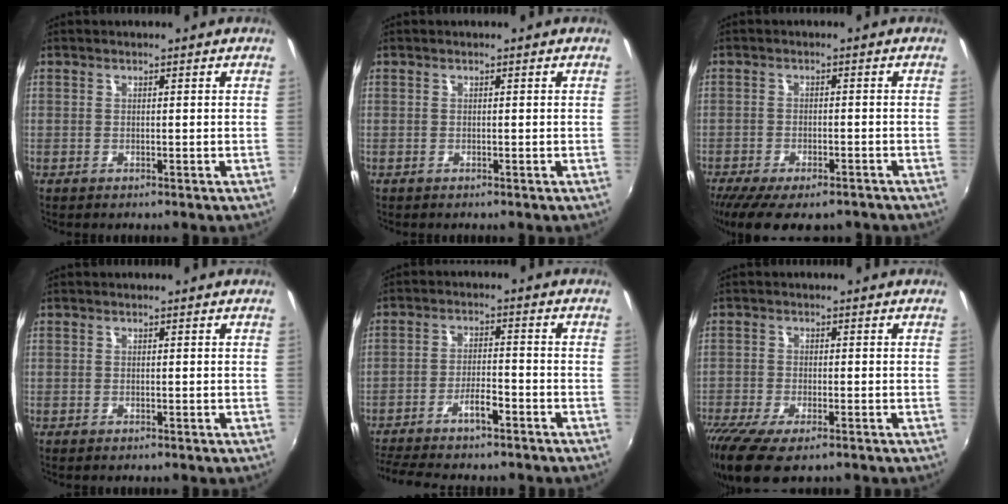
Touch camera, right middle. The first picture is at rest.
{"total": 0.0}
{"total": 12.5, "force": [-9.5, 4.1, 6.9], "torque": [-0.149, -0.046, -0.149]}
{"total": 0.0}
{"total": 8.6, "force": [-7.0, 1.4, 4.7], "torque": [-0.105, 0.000, -0.120]}
{"total": 11.4, "force": [-7.4, 3.8, 7.8], "torque": [-0.182, -0.054, -0.132]}